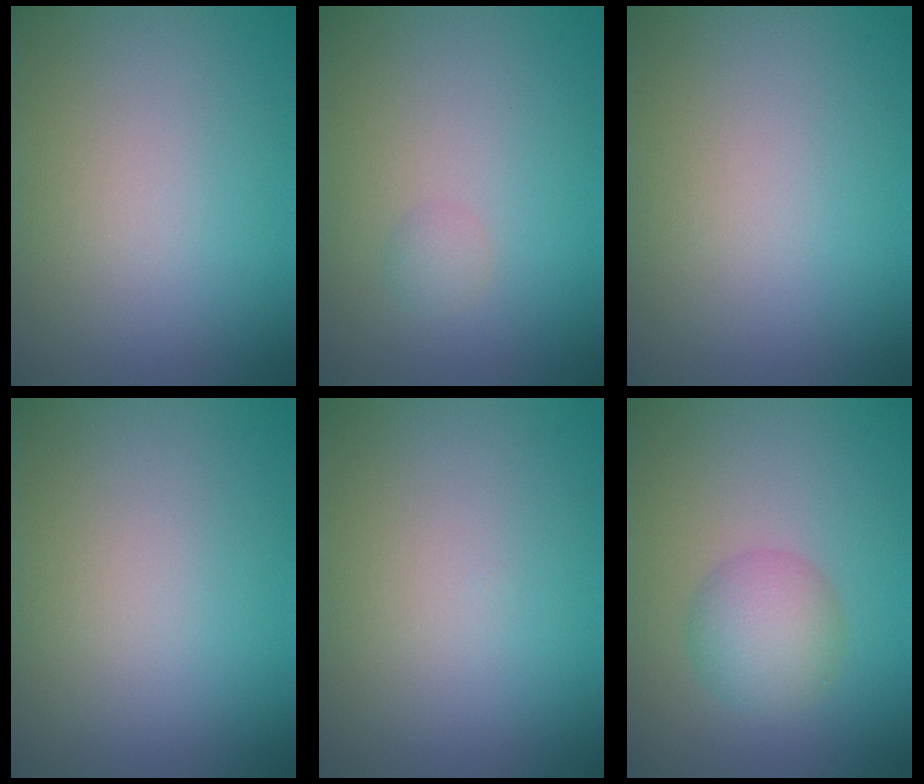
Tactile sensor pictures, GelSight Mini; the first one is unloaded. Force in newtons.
{"total": 1.0, "press": 1.0, "slide": 0.0}
{"total": 0.0}
{"total": 0.0}
{"total": 0.0}
{"total": 3.7, "press": 3.7, "slide": 0.3}